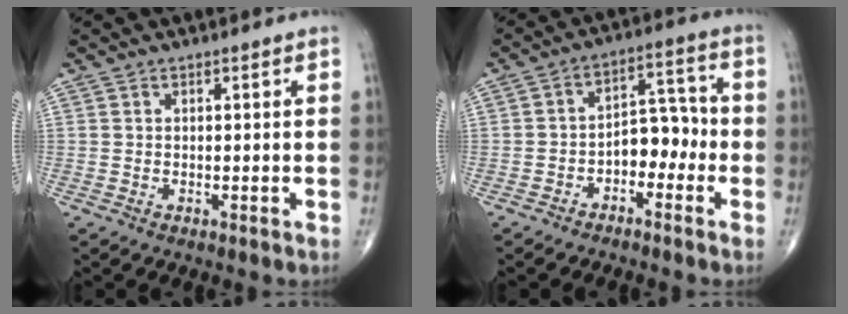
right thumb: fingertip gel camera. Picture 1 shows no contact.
{"total": 7.8, "force": [-2.8, 5.0, 5.3], "torque": [-0.049, 0.046, -0.053]}